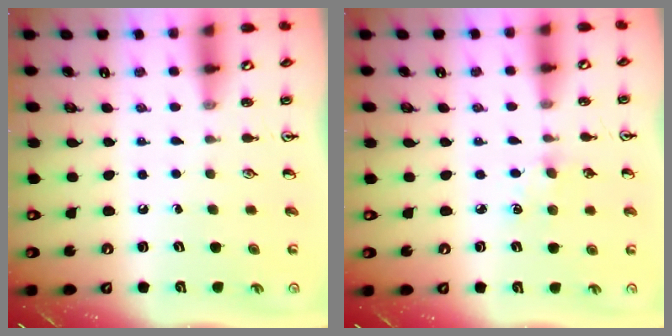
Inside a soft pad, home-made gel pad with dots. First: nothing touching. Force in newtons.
{"total": 4.8, "press": 4.8, "slide": 0.5}